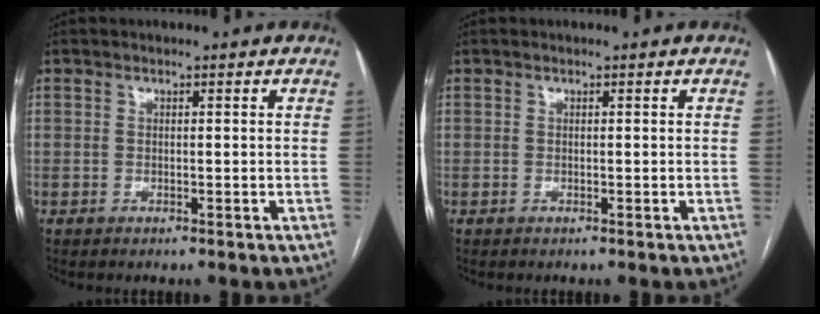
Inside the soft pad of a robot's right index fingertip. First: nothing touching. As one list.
[{"total": 0.0}]